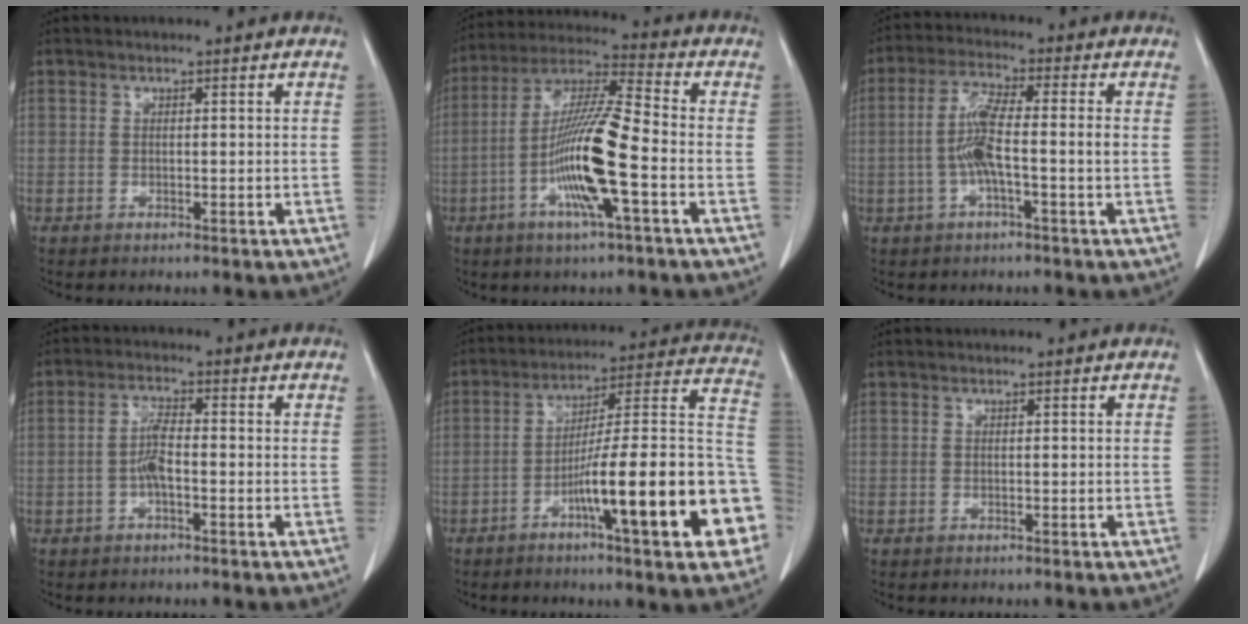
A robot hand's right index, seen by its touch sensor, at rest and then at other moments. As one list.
[{"total": 13.8, "force": [-4.0, 0.6, 13.1], "torque": [-0.260, -0.002, -0.084]}, {"total": 6.7, "force": [-1.1, 0.5, 6.6], "torque": [-0.136, 0.012, -0.025]}, {"total": 3.6, "force": [-1.0, 0.8, 3.4], "torque": [-0.071, 0.006, -0.021]}, {"total": 22.3, "force": [-7.7, 1.9, 20.8], "torque": [-0.229, 0.021, -0.114]}, {"total": 0.0}]